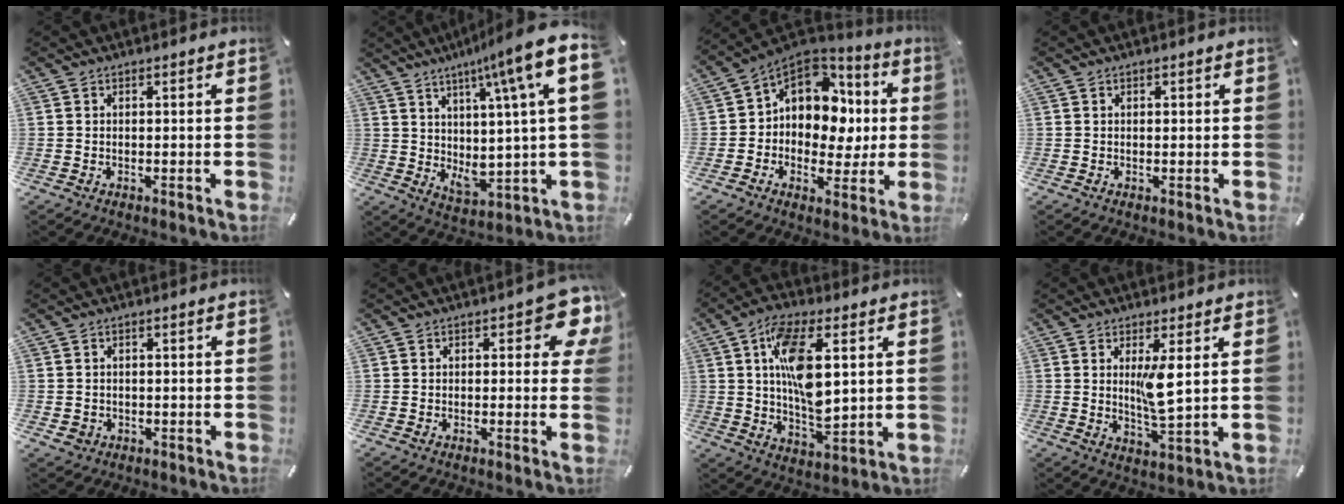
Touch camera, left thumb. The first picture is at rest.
{"total": 15.5, "force": [6.3, 2.9, 13.9], "torque": [-0.211, -0.053, 0.087]}
{"total": 13.0, "force": [2.9, 10.8, 6.6], "torque": [-0.095, -0.025, 0.062]}
{"total": 0.6, "force": [0.1, 0.3, 0.5], "torque": [-0.009, 0.002, 0.001]}
{"total": 1.8, "force": [-0.4, 1.7, 0.6], "torque": [-0.014, 0.005, -0.010]}
{"total": 8.0, "force": [2.7, 3.7, 6.5], "torque": [-0.079, -0.010, 0.041]}
{"total": 13.9, "force": [3.6, 6.5, 11.8], "torque": [-0.213, -0.006, 0.060]}
{"total": 7.5, "force": [1.8, 1.6, 7.1], "torque": [-0.130, -0.020, 0.021]}